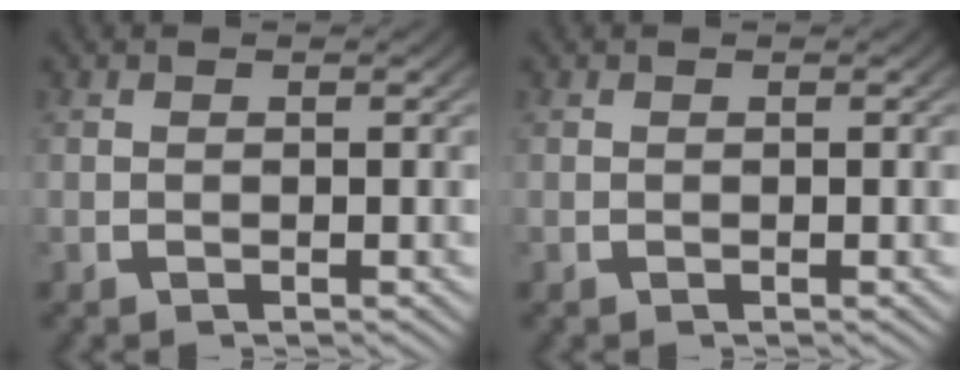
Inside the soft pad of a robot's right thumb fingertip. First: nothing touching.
{"total": 0.0}